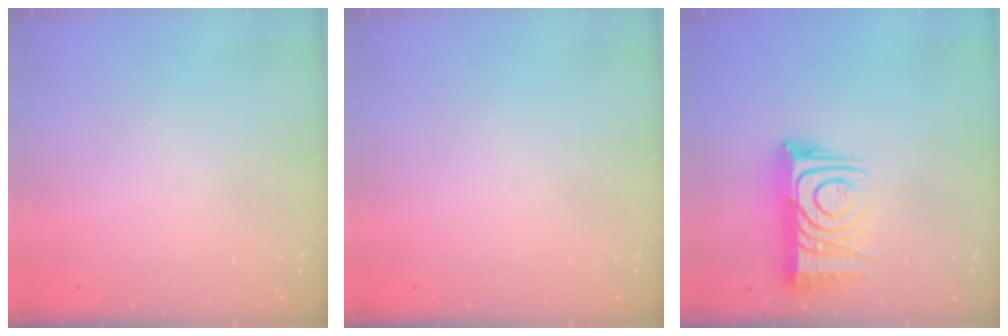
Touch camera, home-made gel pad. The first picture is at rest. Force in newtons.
{"total": 0.0}
{"total": 13.7, "press": 13.6, "slide": 1.1}